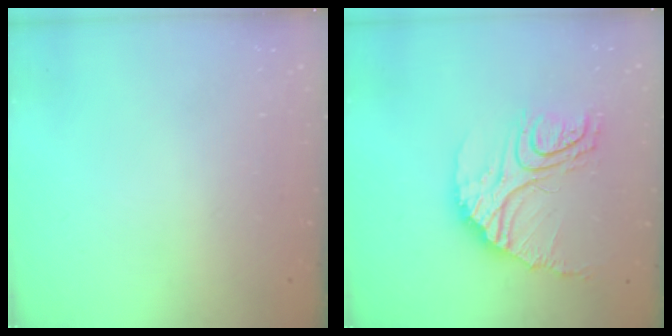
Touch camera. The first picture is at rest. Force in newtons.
{"total": 19.0, "press": 18.9, "slide": 2.1}